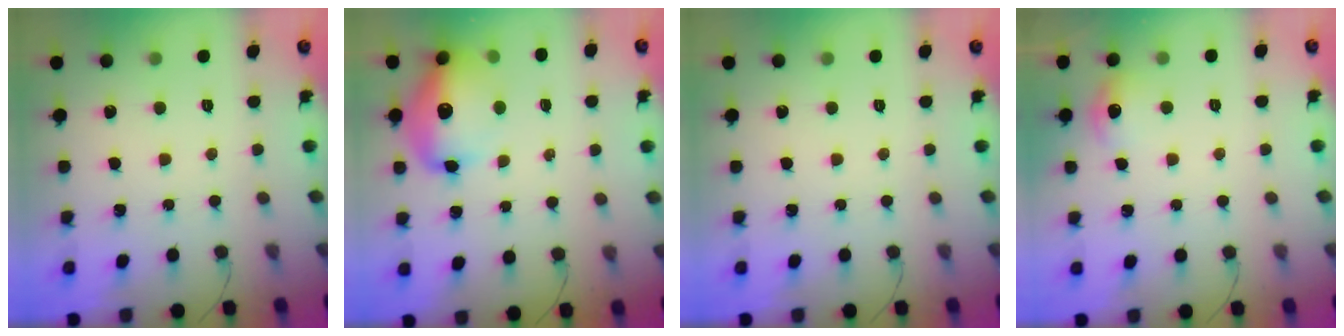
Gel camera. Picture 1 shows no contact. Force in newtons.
{"total": 14.5, "press": 13.9, "slide": 4.2}
{"total": 0.0}
{"total": 6.1, "press": 5.9, "slide": 1.6}